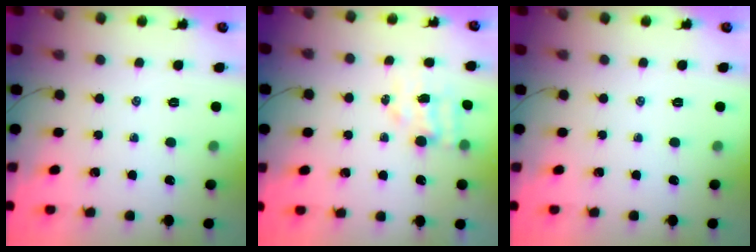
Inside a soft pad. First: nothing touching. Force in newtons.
{"total": 4.7, "press": 4.6, "slide": 0.9}
{"total": 0.0}